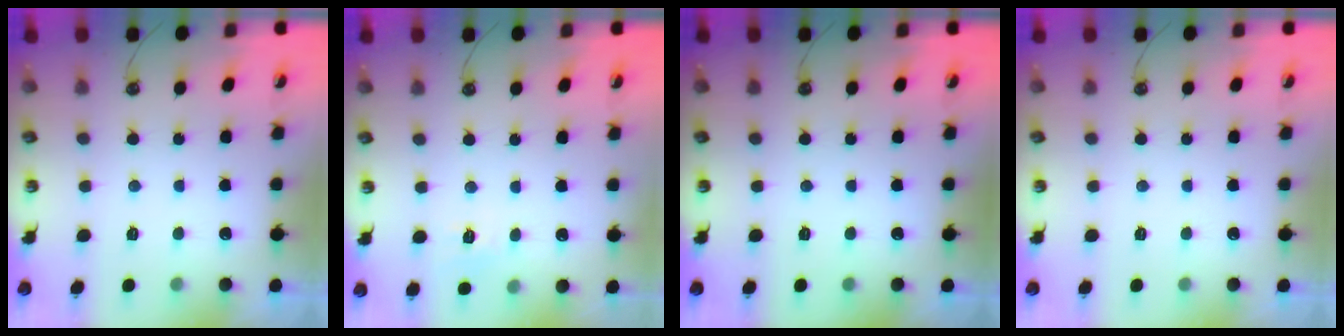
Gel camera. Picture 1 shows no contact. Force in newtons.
{"total": 6.5, "press": 6.4, "slide": 0.7}
{"total": 0.0}
{"total": 0.0}